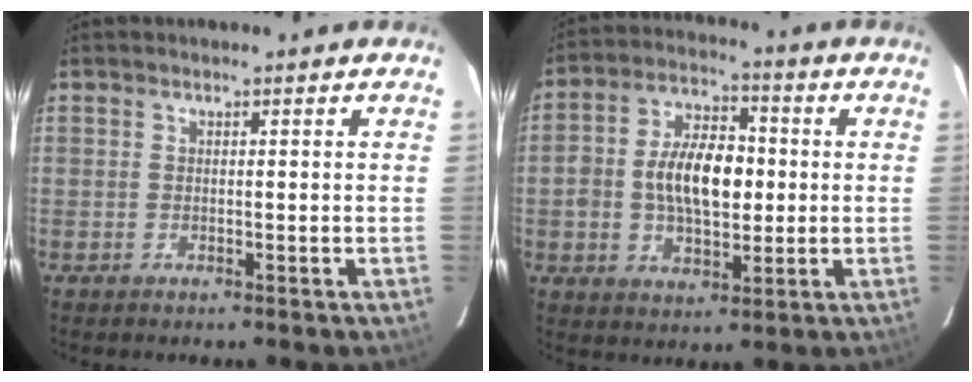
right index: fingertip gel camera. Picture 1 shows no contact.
{"total": 12.3, "force": [-0.3, 7.0, 10.1], "torque": [-0.188, 0.023, -0.004]}